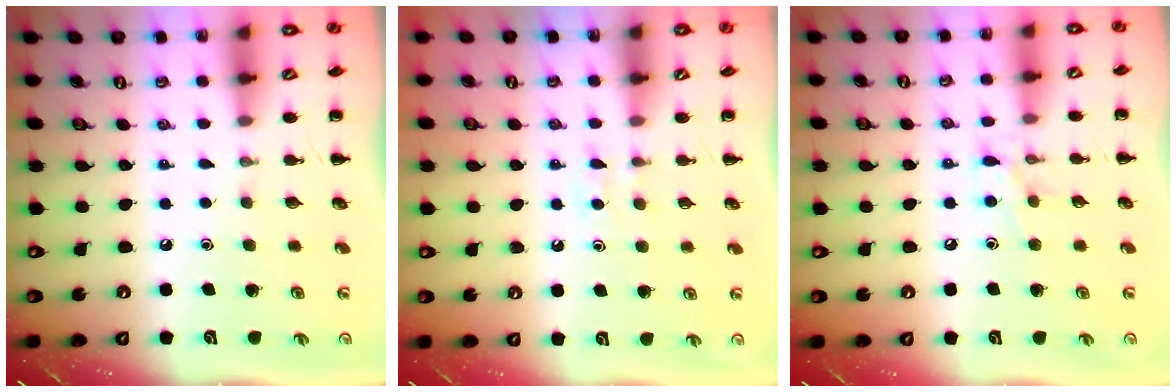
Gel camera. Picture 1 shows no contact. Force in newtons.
{"total": 3.7, "press": 3.5, "slide": 1.2}
{"total": 7.5, "press": 7.4, "slide": 1.4}